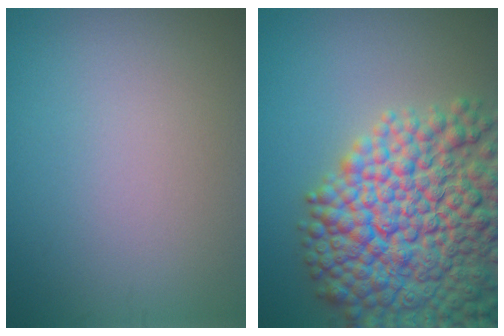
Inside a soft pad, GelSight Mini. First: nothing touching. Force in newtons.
{"total": 13.8, "press": 13.8, "slide": 0.7}